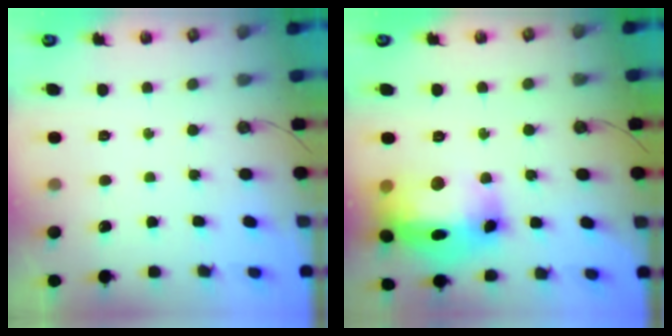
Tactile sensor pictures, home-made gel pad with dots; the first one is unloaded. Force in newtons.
{"total": 21.4, "press": 21.3, "slide": 2.4}